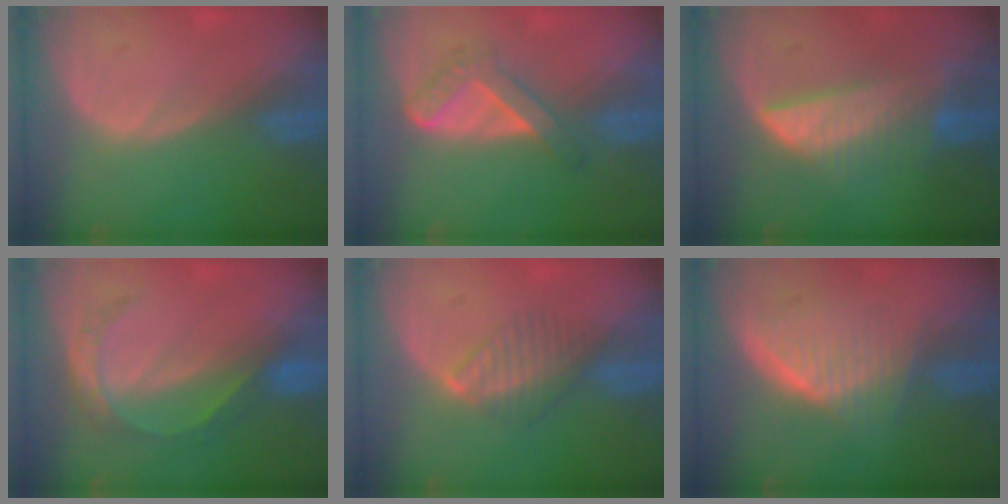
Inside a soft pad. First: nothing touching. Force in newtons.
{"total": 5.6, "press": 4.8, "slide": 2.9}
{"total": 6.4, "press": 6.3, "slide": 1.0}
{"total": 5.6, "press": 4.8, "slide": 2.8}
{"total": 4.1, "press": 4.1, "slide": 0.8}
{"total": 5.6, "press": 5.5, "slide": 1.1}